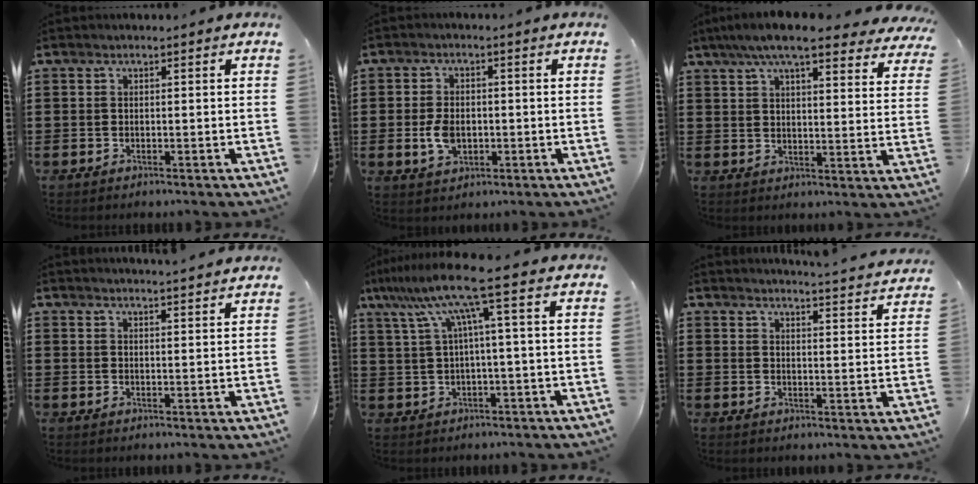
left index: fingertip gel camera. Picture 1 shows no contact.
{"total": 4.6, "force": [-0.7, 3.0, 3.5], "torque": [-0.087, -0.003, -0.017]}
{"total": 8.7, "force": [7.3, 0.8, 4.7], "torque": [-0.105, -0.021, 0.127]}
{"total": 2.4, "force": [2.4, -0.5, 0.1], "torque": [-0.009, -0.010, 0.045]}
{"total": 9.6, "force": [3.9, -0.8, 8.7], "torque": [-0.197, -0.018, 0.056]}
{"total": 3.9, "force": [3.8, -0.8, 0.2], "torque": [-0.012, -0.032, 0.063]}